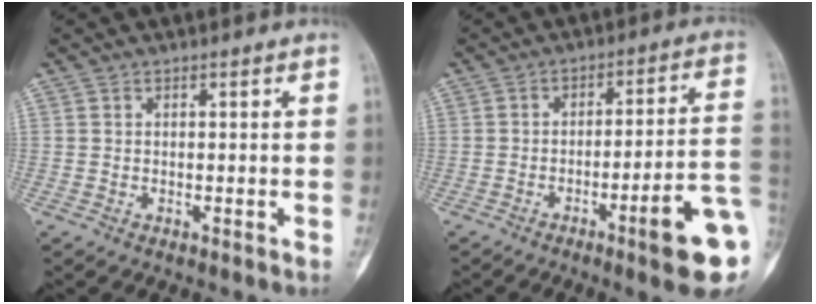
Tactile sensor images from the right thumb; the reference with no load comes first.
{"total": 14.0, "force": [-5.4, 1.5, 12.8], "torque": [-0.149, 0.028, -0.073]}